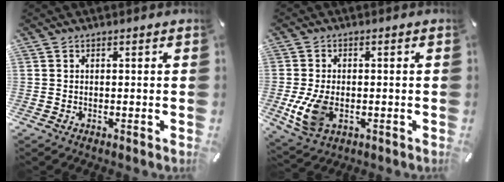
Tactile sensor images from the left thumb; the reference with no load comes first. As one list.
[{"total": 8.8, "force": [-1.7, 5.7, 6.4], "torque": [-0.148, -0.008, -0.031]}]